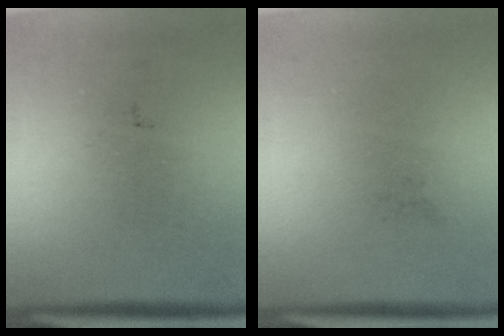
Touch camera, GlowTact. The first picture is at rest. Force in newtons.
{"total": 0.0}